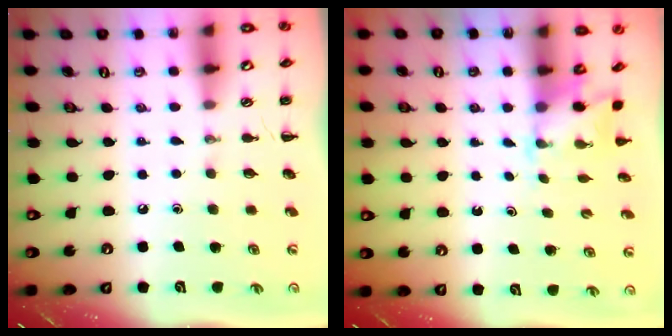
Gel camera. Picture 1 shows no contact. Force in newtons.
{"total": 1.7, "press": 1.6, "slide": 0.5}